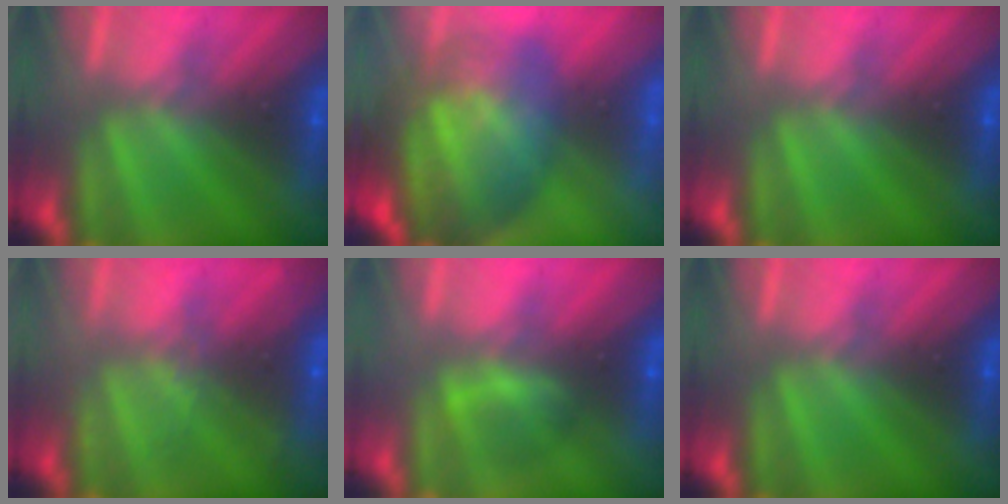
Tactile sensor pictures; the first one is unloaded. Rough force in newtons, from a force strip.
{"total": 9.5}
{"total": 0.0}
{"total": 2.2}
{"total": 2.1}
{"total": 0.0}